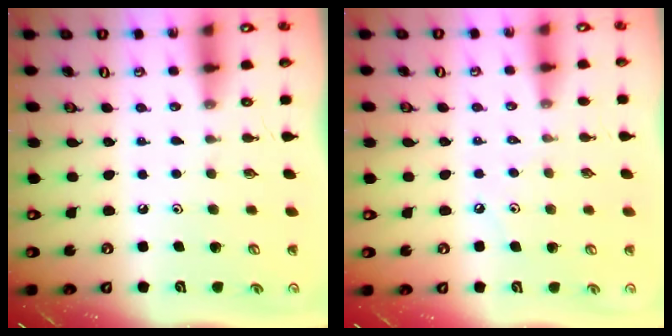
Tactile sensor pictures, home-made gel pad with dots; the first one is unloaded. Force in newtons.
{"total": 3.5, "press": 3.5, "slide": 0.4}